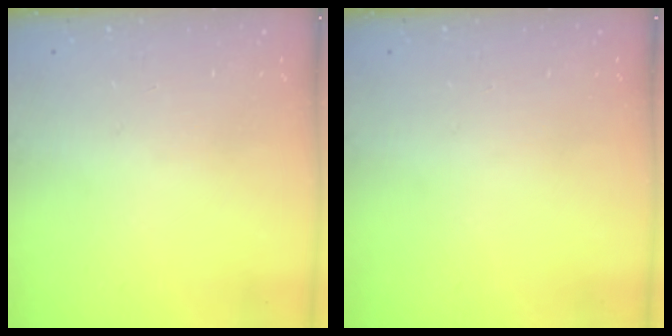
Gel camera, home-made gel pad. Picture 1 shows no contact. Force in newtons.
{"total": 0.0}